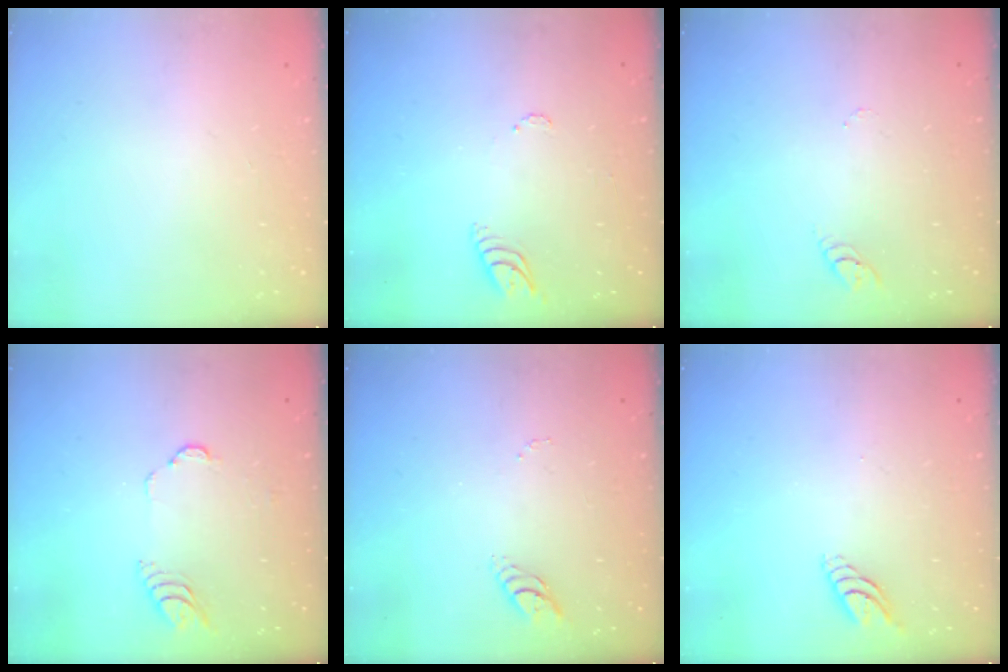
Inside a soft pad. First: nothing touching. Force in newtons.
{"total": 5.1, "press": 5.0, "slide": 0.5}
{"total": 2.9, "press": 2.9, "slide": 0.3}
{"total": 4.2, "press": 4.2, "slide": 0.4}
{"total": 4.4, "press": 4.4, "slide": 0.3}
{"total": 4.9, "press": 4.9, "slide": 0.6}